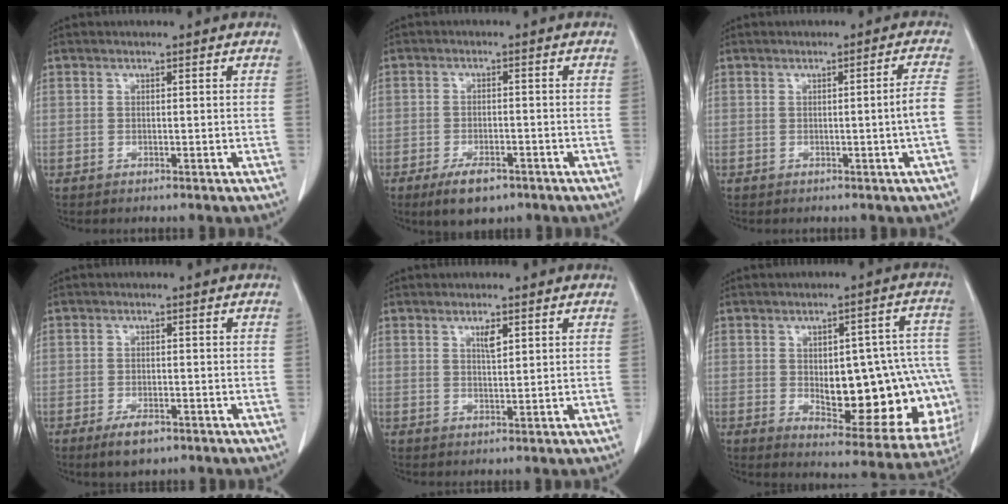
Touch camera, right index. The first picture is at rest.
{"total": 5.3, "force": [-3.5, 2.2, 3.4], "torque": [-0.062, -0.003, -0.052]}
{"total": 3.0, "force": [-0.8, -0.9, 2.8], "torque": [-0.037, -0.002, -0.010]}
{"total": 3.7, "force": [-2.4, 1.6, 2.4], "torque": [-0.045, -0.002, -0.033]}
{"total": 2.1, "force": [1.1, 0.5, 1.8], "torque": [-0.033, -0.002, 0.021]}
{"total": 21.9, "force": [-2.7, 8.4, 20.0], "torque": [-0.181, 0.031, -0.004]}